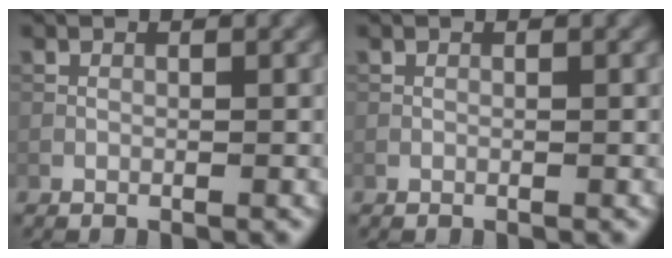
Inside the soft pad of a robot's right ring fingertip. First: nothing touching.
{"total": 0.0}